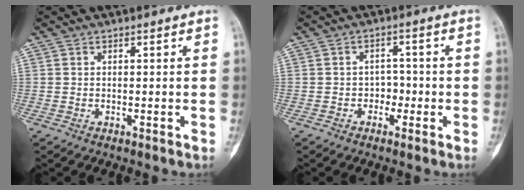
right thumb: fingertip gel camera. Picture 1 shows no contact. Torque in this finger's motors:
{"motor_torque": [-0.69, -0.01, -0.22, -0.22, -0.09]}